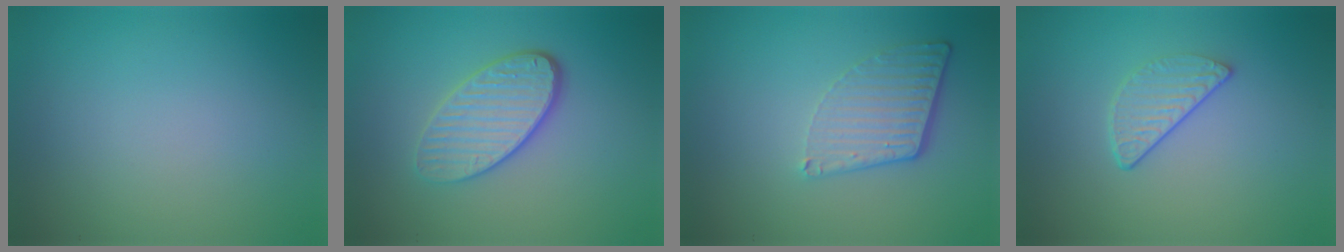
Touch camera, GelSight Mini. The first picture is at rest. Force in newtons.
{"total": 4.2, "press": 3.4, "slide": 2.6}
{"total": 3.6, "press": 2.6, "slide": 2.4}
{"total": 2.2, "press": 1.5, "slide": 1.6}